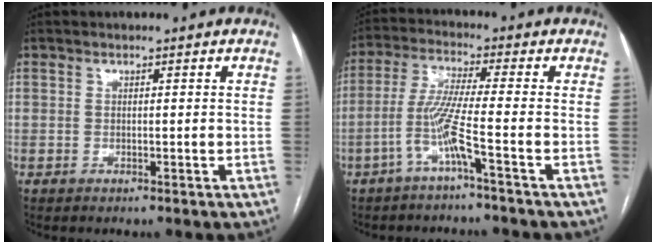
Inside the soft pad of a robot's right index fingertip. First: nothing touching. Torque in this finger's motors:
{"motor_torque": [0.32, 0.11, 0.47, 0.08]}